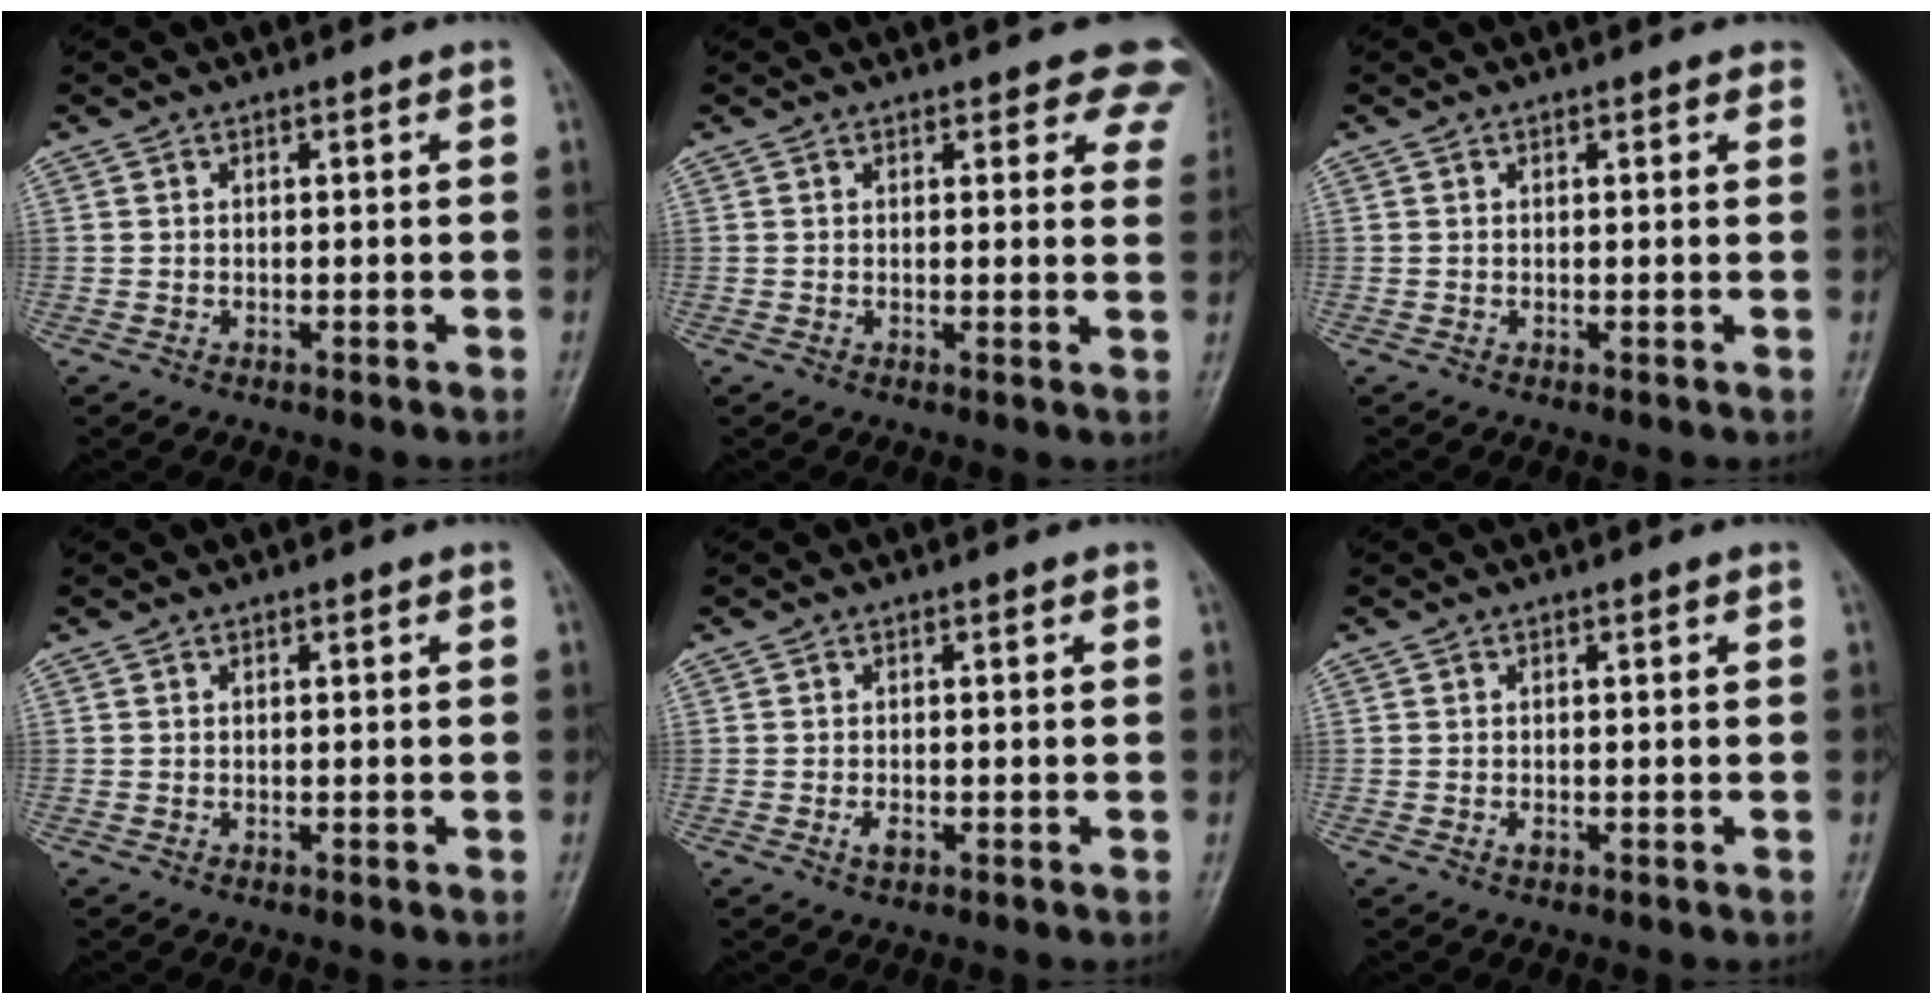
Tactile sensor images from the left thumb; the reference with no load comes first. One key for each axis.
{"total": 8.3, "fx": 6.5, "fy": 3.5, "fz": 3.6, "tx": 0.006, "ty": -0.024, "tz": 0.052}
{"total": 1.1, "fx": 0.7, "fy": 0.6, "fz": 0.6, "tx": 0.002, "ty": -0.002, "tz": 0.002}
{"total": 0.0}
{"total": 1.7, "fx": -0.6, "fy": 1.0, "fz": 1.3, "tx": -0.019, "ty": -0.001, "tz": -0.011}
{"total": 0.9, "fx": -0.3, "fy": 0.6, "fz": 0.6, "tx": -0.007, "ty": -0.001, "tz": -0.006}